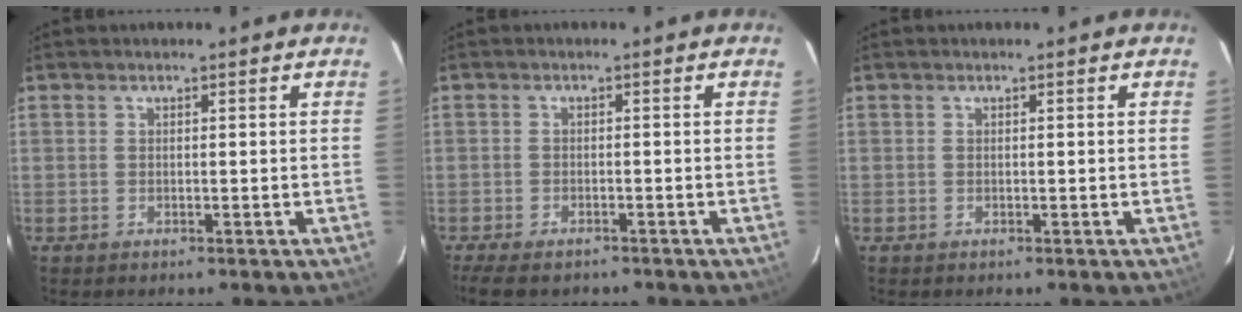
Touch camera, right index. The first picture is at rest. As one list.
[{"total": 7.4, "force": [-6.0, 2.8, 3.4], "torque": [-0.087, -0.025, -0.100]}, {"total": 0.0}]